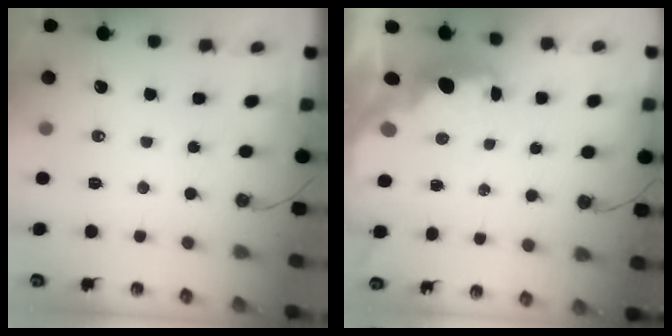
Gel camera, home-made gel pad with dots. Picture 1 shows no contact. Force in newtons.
{"total": 2.8, "press": 2.8, "slide": 0.4}